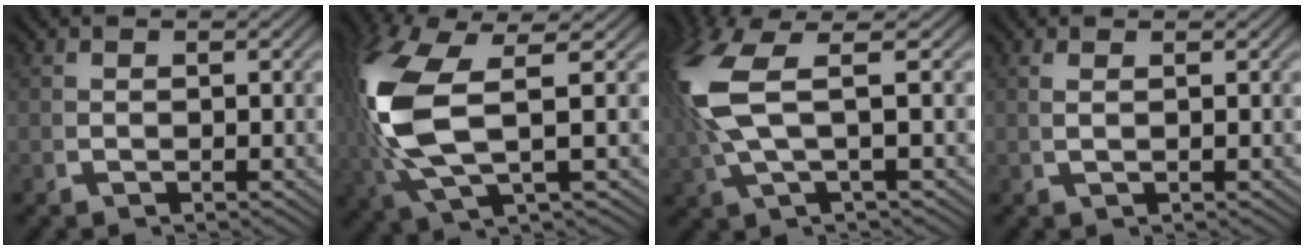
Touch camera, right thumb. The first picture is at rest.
{"total": 10.7, "force": [0.8, 4.9, 9.4], "torque": [-0.227, -0.009, 0.028]}
{"total": 8.6, "force": [1.6, 3.7, 7.6], "torque": [-0.181, 0.001, 0.035]}
{"total": 1.0, "force": [0.6, -0.5, 0.6], "torque": [-0.013, 0.004, 0.013]}